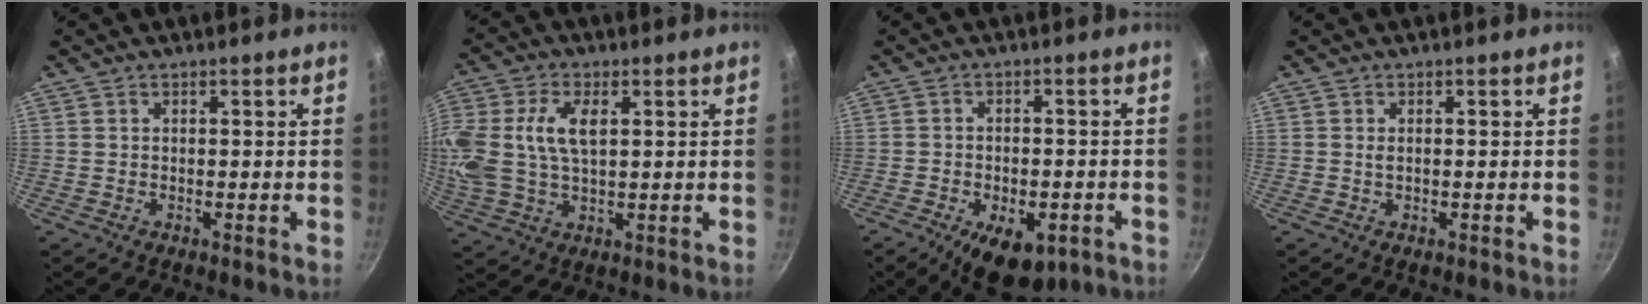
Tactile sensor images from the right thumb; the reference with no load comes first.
{"total": 14.6, "force": [3.1, 8.7, 11.3], "torque": [-0.244, 0.009, 0.058]}
{"total": 10.7, "force": [-5.1, 5.7, 7.6], "torque": [-0.084, 0.013, -0.062]}
{"total": 0.9, "force": [0.0, 0.3, 0.9], "torque": [-0.017, 0.000, 0.001]}